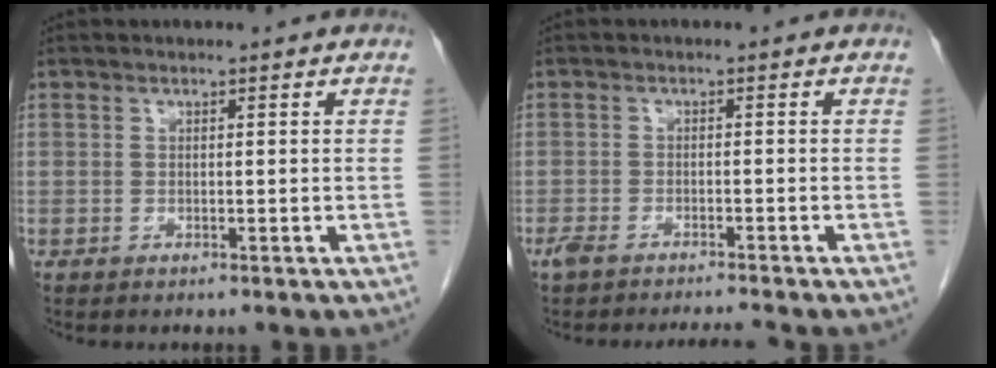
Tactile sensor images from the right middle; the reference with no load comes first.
{"total": 5.0, "force": [-4.6, 0.1, 2.1], "torque": [-0.036, -0.005, -0.074]}